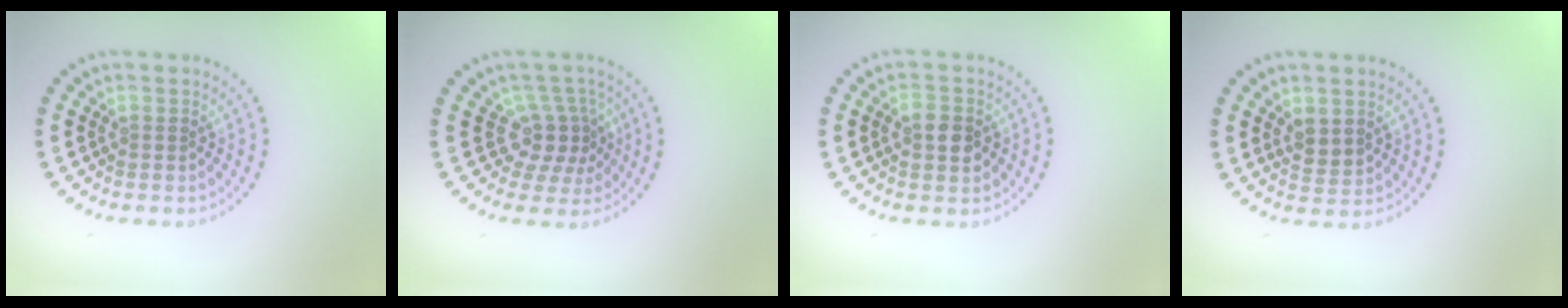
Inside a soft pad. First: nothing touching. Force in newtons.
{"total": 3.2, "press": 2.4, "slide": 2.1}
{"total": 2.6, "press": 2.6, "slide": 0.1}
{"total": 1.9, "press": 1.7, "slide": 0.9}